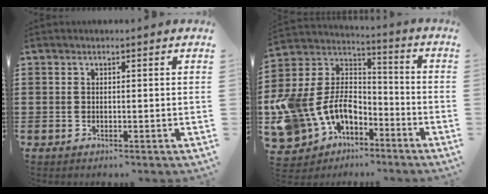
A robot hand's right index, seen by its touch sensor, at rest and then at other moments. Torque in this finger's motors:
{"motor_torque": [2.14, 0.00, 1.05, 0.21]}